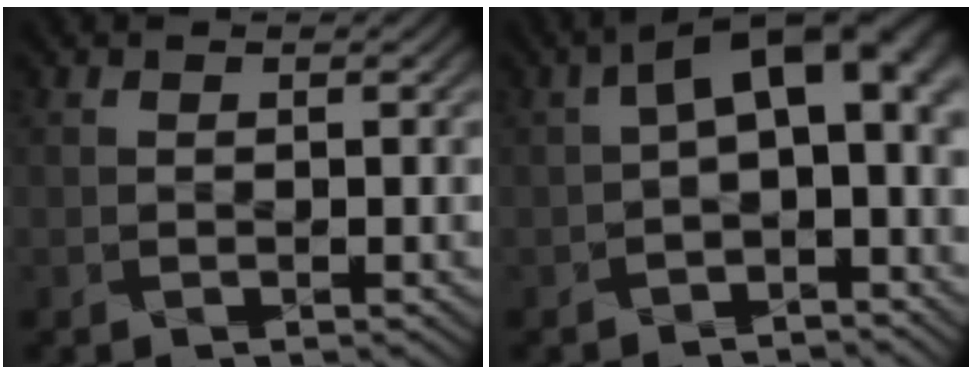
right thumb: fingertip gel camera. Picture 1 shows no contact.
{"total": 8.4, "force": [0.2, 4.6, 7.0], "torque": [-0.101, 0.005, 0.008]}